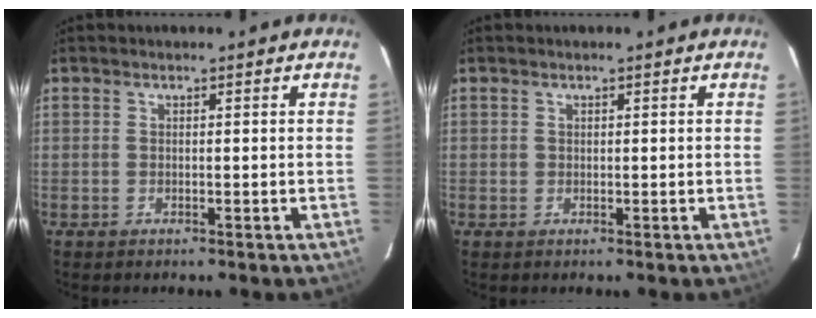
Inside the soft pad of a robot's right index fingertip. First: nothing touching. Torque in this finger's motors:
{"motor_torque": [-0.15, 0.11, -0.03, 0.01]}